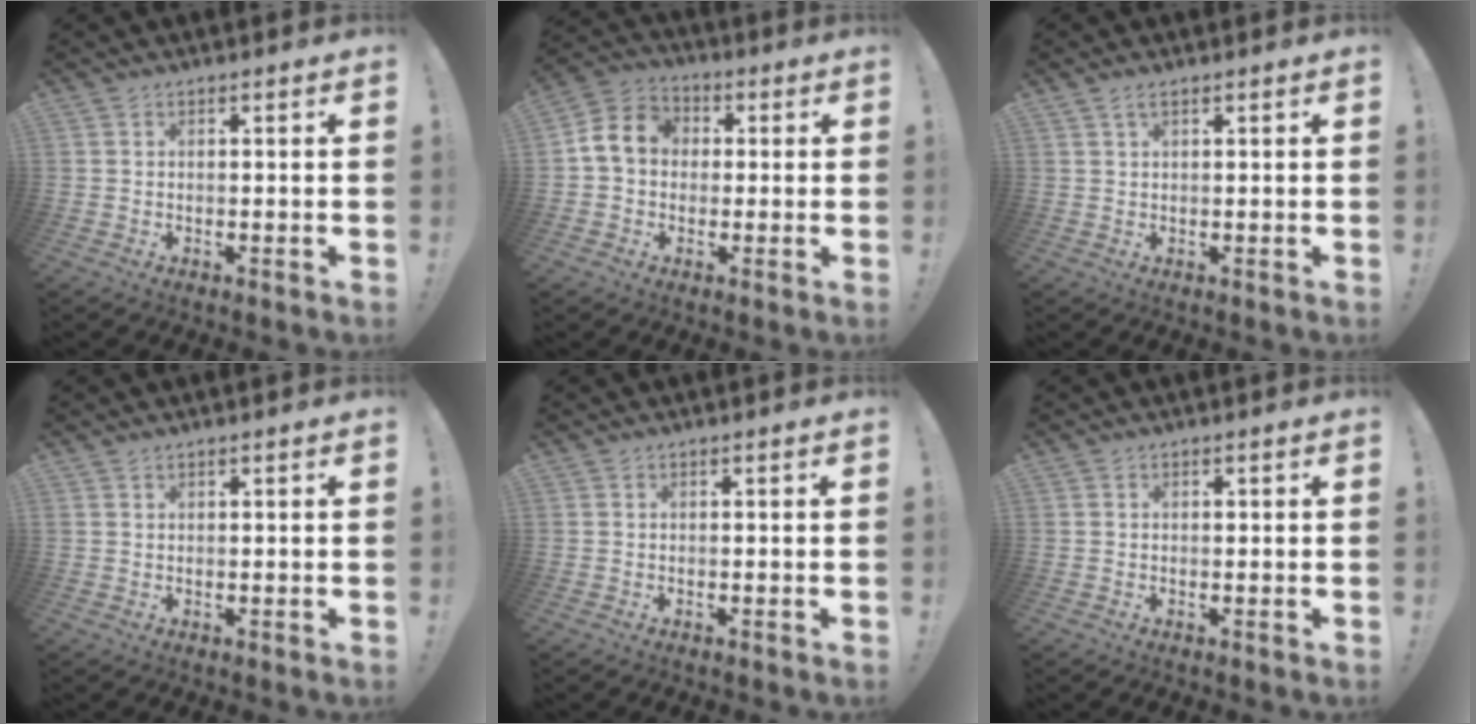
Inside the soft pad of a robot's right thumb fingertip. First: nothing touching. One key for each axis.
{"total": 9.4, "fx": 0.7, "fy": 8.0, "fz": 4.9, "tx": -0.094, "ty": 0.024, "tz": 0.021}
{"total": 1.8, "fx": 1.0, "fy": 0.5, "fz": 1.4, "tx": -0.036, "ty": 0.003, "tz": 0.020}
{"total": 0.6, "fx": 0.5, "fy": 0.3, "fz": 0.2, "tx": -0.004, "ty": -0.001, "tz": 0.010}
{"total": 0.0}
{"total": 0.0}